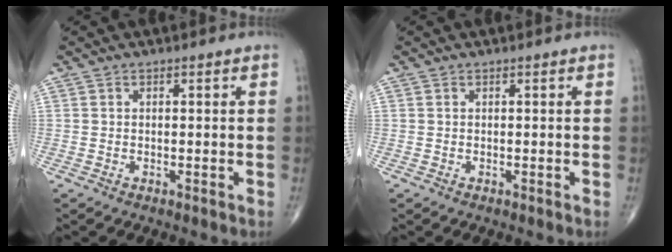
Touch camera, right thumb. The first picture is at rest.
{"total": 0.0}